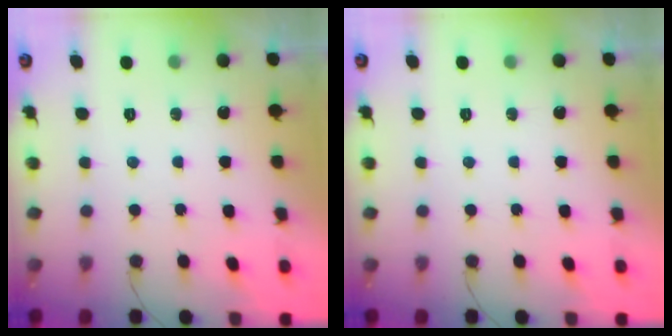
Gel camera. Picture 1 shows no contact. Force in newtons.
{"total": 0.0}